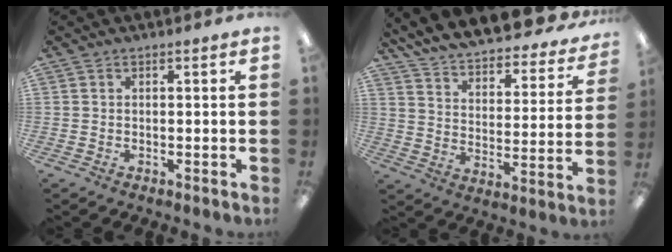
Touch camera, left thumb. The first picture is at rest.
{"total": 10.6, "force": [10.0, 2.0, 2.9], "torque": [-0.059, -0.090, 0.169]}